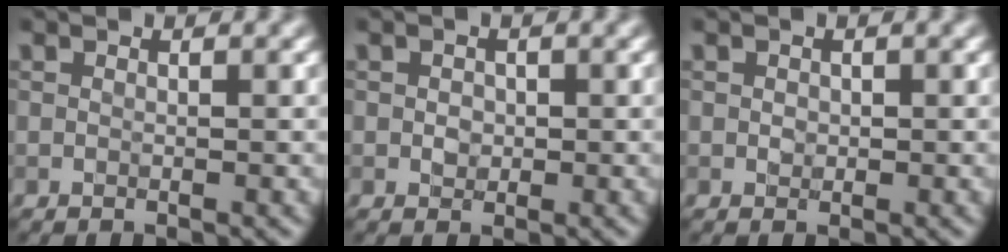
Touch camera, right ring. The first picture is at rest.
{"total": 1.0, "force": [0.0, 0.8, 0.5], "torque": [-0.007, -0.003, -0.001]}
{"total": 0.6, "force": [0.0, 0.5, 0.3], "torque": [-0.003, -0.003, -0.001]}